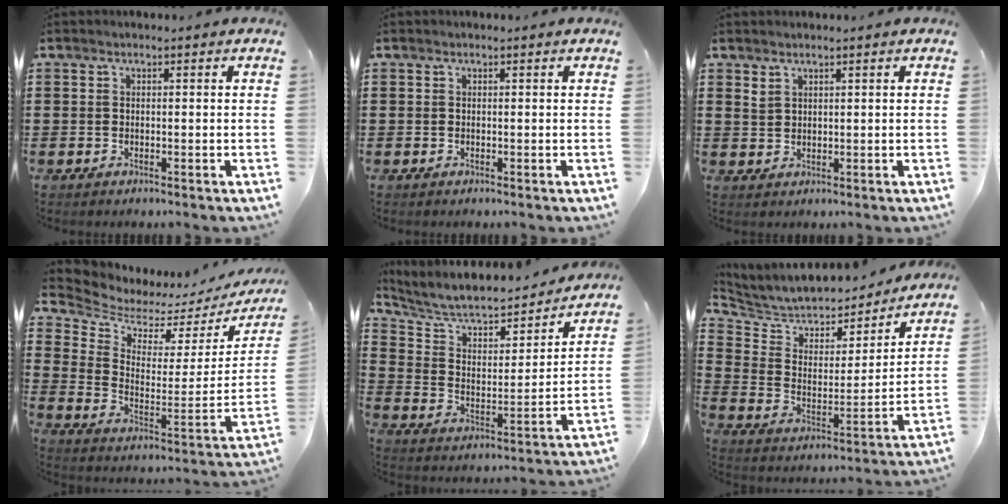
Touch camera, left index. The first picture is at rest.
{"total": 0.0}
{"total": 1.7, "force": [1.5, 0.7, 0.5], "torque": [-0.014, -0.001, 0.030]}
{"total": 4.4, "force": [4.2, 1.2, 0.3], "torque": [-0.039, -0.046, 0.067]}
{"total": 6.6, "force": [5.8, 2.1, 2.2], "torque": [-0.074, -0.039, 0.096]}
{"total": 5.4, "force": [5.1, 1.8, 0.4], "torque": [-0.046, -0.043, 0.082]}